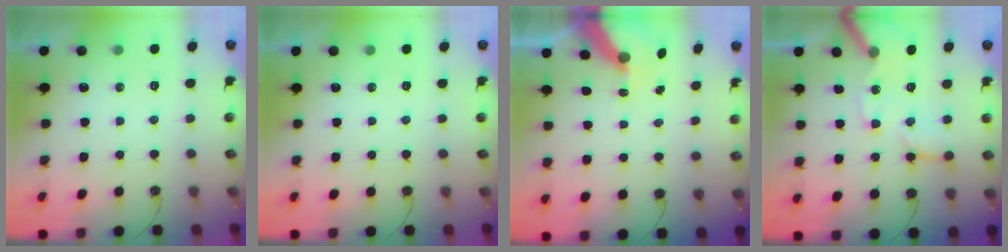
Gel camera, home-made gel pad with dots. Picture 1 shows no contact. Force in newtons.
{"total": 0.0}
{"total": 8.3, "press": 8.2, "slide": 0.7}
{"total": 11.7, "press": 11.6, "slide": 1.5}